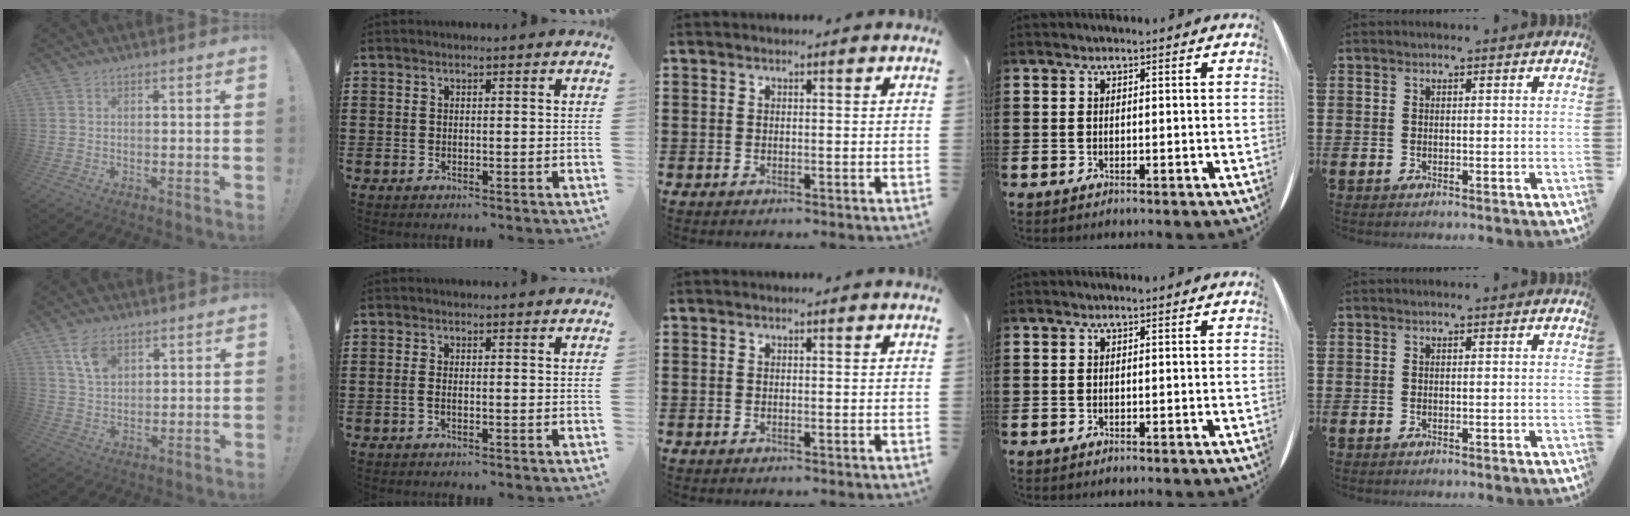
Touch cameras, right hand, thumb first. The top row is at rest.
{"thumb": {"total": 7.2, "force": [4.1, 4.2, 4.3], "torque": [-0.078, -0.013, 0.077]}, "index": {"total": 1.0, "force": [-0.5, 0.2, 0.8], "torque": [-0.017, -0.001, -0.008]}}